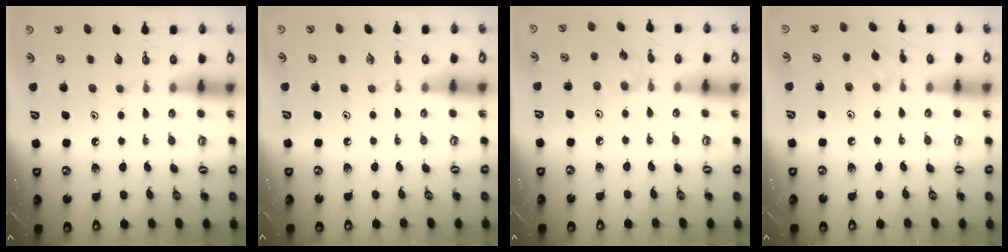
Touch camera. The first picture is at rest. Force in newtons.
{"total": 0.0}
{"total": 2.4, "press": 2.4, "slide": 0.3}
{"total": 6.2, "press": 6.1, "slide": 0.9}